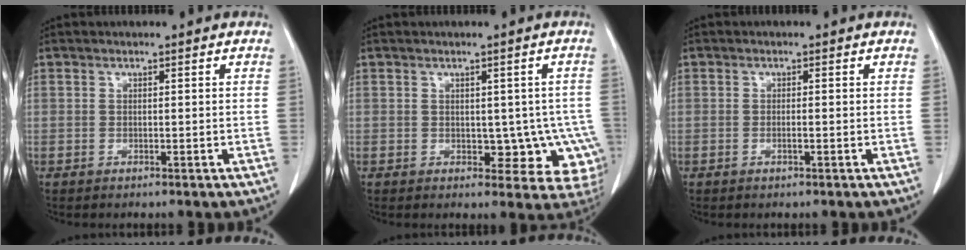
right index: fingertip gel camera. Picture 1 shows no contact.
{"total": 7.5, "force": [-1.5, 4.8, 5.6], "torque": [-0.035, 0.012, -0.010]}
{"total": 0.8, "force": [-0.4, -0.1, 0.8], "torque": [-0.017, 0.000, -0.005]}